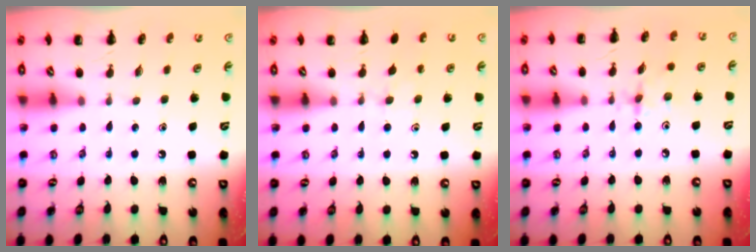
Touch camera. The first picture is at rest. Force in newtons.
{"total": 5.6, "press": 5.2, "slide": 1.9}
{"total": 2.7, "press": 2.7, "slide": 0.5}